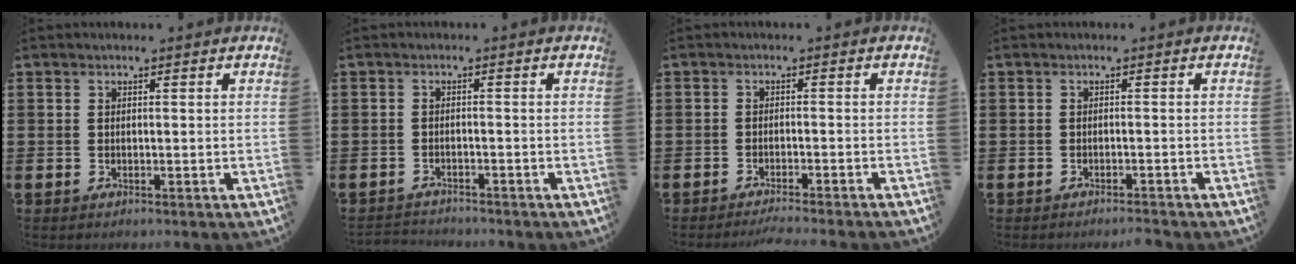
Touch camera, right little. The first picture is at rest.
{"total": 1.4, "force": [-1.4, 0.1, -0.1], "torque": [-0.002, 0.003, -0.031]}
{"total": 1.5, "force": [-1.4, -0.2, 0.6], "torque": [-0.006, 0.001, -0.027]}
{"total": 1.0, "force": [-0.9, -0.1, 0.2], "torque": [-0.004, -0.001, -0.019]}